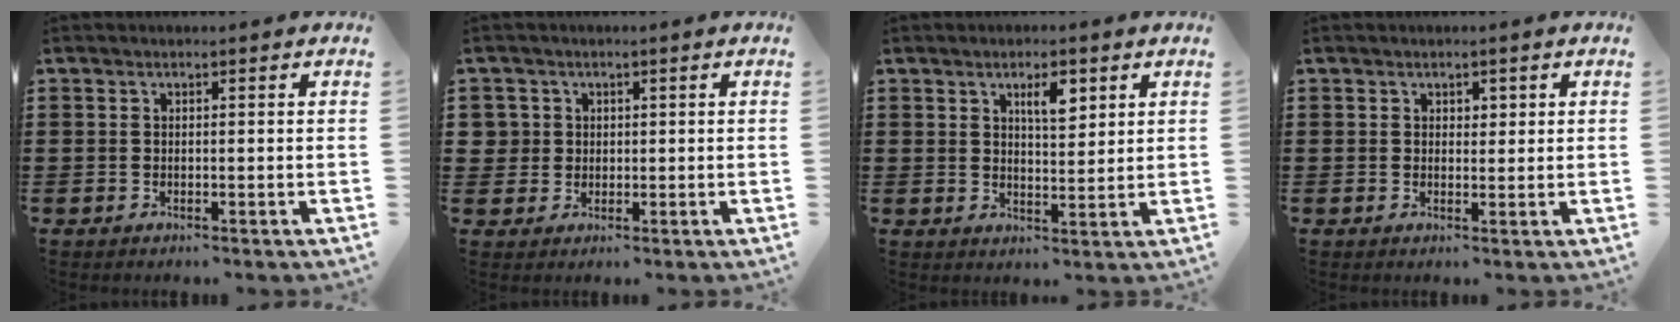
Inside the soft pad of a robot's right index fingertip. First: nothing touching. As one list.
[{"total": 2.7, "force": [0.5, 2.6, 0.2], "torque": [-0.018, 0.012, 0.008]}, {"total": 4.0, "force": [2.2, 1.4, 3.0], "torque": [-0.048, 0.001, 0.034]}, {"total": 1.2, "force": [0.7, 0.8, 0.4], "torque": [-0.002, 0.001, 0.012]}]